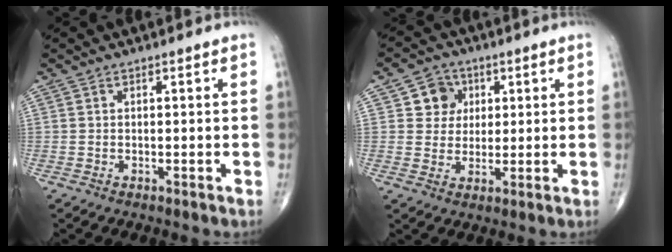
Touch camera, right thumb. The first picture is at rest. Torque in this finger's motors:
{"motor_torque": [-0.36, 0.37, 0.02, -0.02, 0.01]}